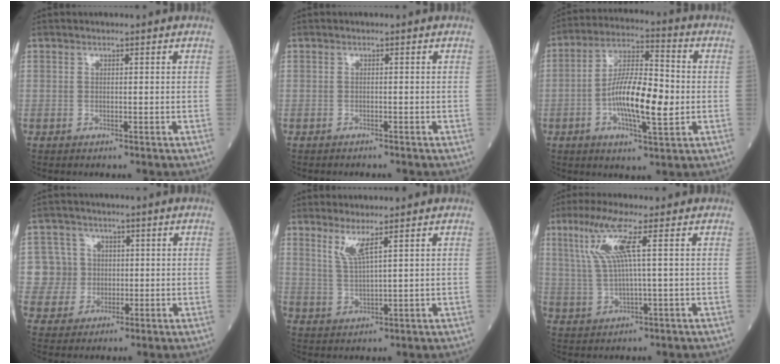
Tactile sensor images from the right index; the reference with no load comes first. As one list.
[{"total": 1.1, "force": [-1.0, 0.0, 0.3], "torque": [-0.007, -0.002, -0.012]}, {"total": 12.5, "force": [-1.9, 3.0, 12.0], "torque": [-0.221, 0.007, -0.036]}, {"total": 5.9, "force": [0.4, 5.9, 0.1], "torque": [0.001, 0.016, 0.012]}, {"total": 3.6, "force": [2.3, -0.3, 2.8], "torque": [-0.062, -0.010, 0.051]}, {"total": 7.3, "force": [2.7, -0.4, 6.8], "torque": [-0.147, 0.010, 0.060]}]